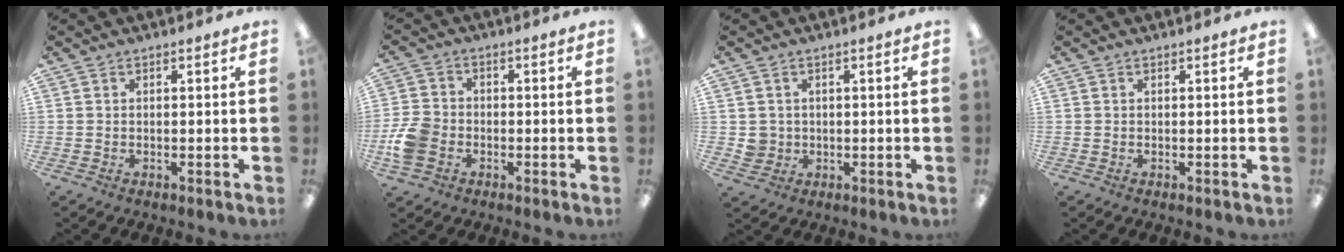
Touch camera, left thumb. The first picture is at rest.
{"total": 7.5, "force": [-2.1, 6.0, 4.1], "torque": [-0.083, 0.014, -0.039]}
{"total": 3.3, "force": [0.5, 3.2, 0.4], "torque": [-0.006, 0.003, 0.009]}
{"total": 0.0}